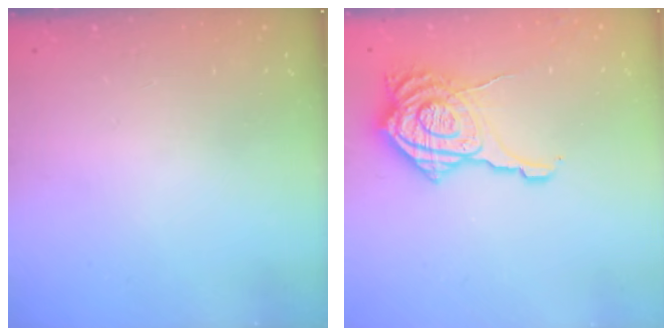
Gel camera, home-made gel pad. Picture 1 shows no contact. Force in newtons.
{"total": 15.7, "press": 15.6, "slide": 1.6}